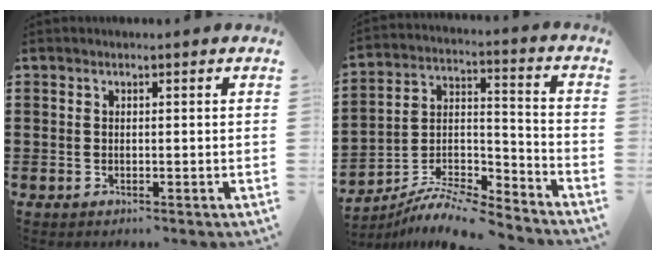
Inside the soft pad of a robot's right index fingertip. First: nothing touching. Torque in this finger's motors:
{"motor_torque": [0.51, -0.59, 0.37, 0.07]}